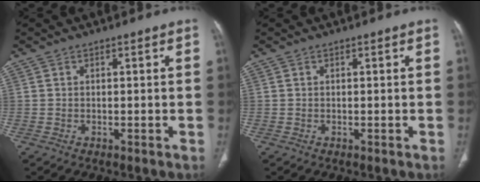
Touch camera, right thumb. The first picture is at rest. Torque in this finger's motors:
{"motor_torque": [-0.22, 0.21, -0.22, -0.04, 0.05]}